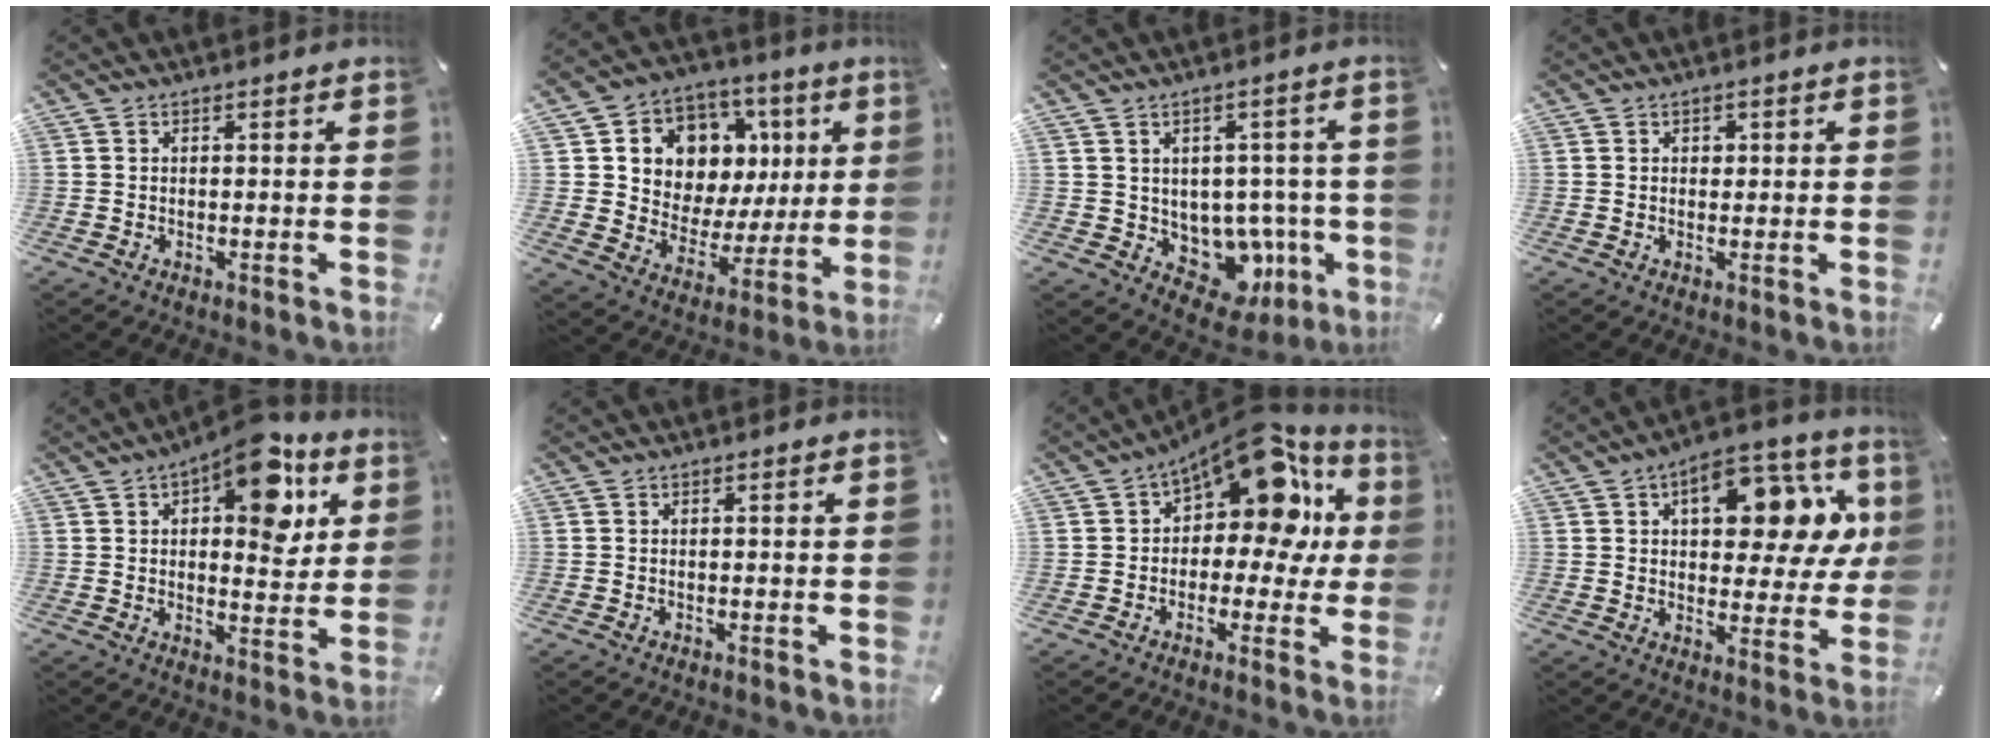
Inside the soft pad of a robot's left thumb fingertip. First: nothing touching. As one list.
[{"total": 10.7, "force": [3.6, 9.6, 3.1], "torque": [-0.044, -0.041, 0.071]}, {"total": 9.2, "force": [-1.4, 7.7, 4.9], "torque": [-0.057, -0.015, -0.004]}, {"total": 1.2, "force": [0.2, 1.1, 0.4], "torque": [0.000, 0.002, 0.001]}, {"total": 14.0, "force": [7.5, 6.7, 9.7], "torque": [-0.127, -0.034, 0.125]}, {"total": 0.0}, {"total": 16.9, "force": [8.3, 9.0, 11.7], "torque": [-0.172, -0.057, 0.141]}, {"total": 17.1, "force": [6.6, 9.3, 12.7], "torque": [-0.158, -0.037, 0.103]}]